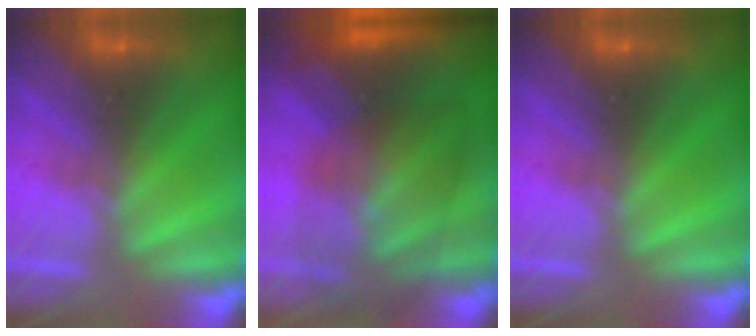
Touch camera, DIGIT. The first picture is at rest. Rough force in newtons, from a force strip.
{"total": 7.4}
{"total": 0.0}